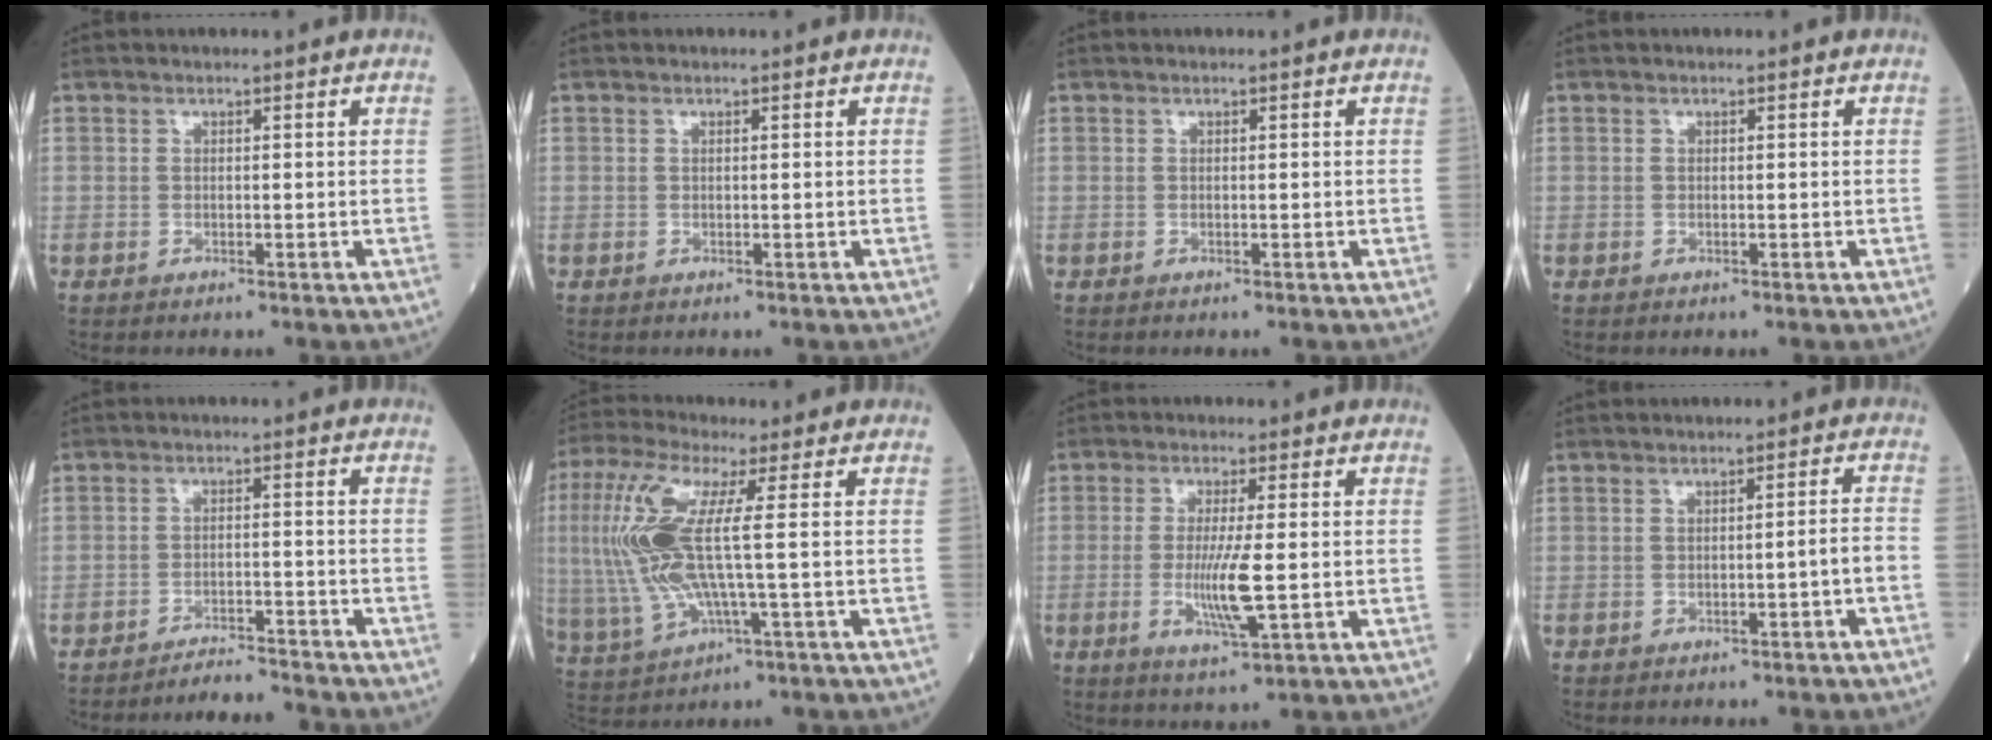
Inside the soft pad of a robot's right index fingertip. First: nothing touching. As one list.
[{"total": 0.0}, {"total": 0.0}, {"total": 0.0}, {"total": 4.4, "force": [-4.3, -0.9, -0.2], "torque": [0.010, -0.008, -0.071]}, {"total": 13.9, "force": [1.3, 1.9, 13.7], "torque": [-0.324, 0.007, 0.021]}, {"total": 6.6, "force": [-0.9, 0.2, 6.6], "torque": [-0.131, -0.017, -0.017]}, {"total": 2.5, "force": [-1.4, -0.5, 2.0], "torque": [-0.027, 0.002, -0.022]}]